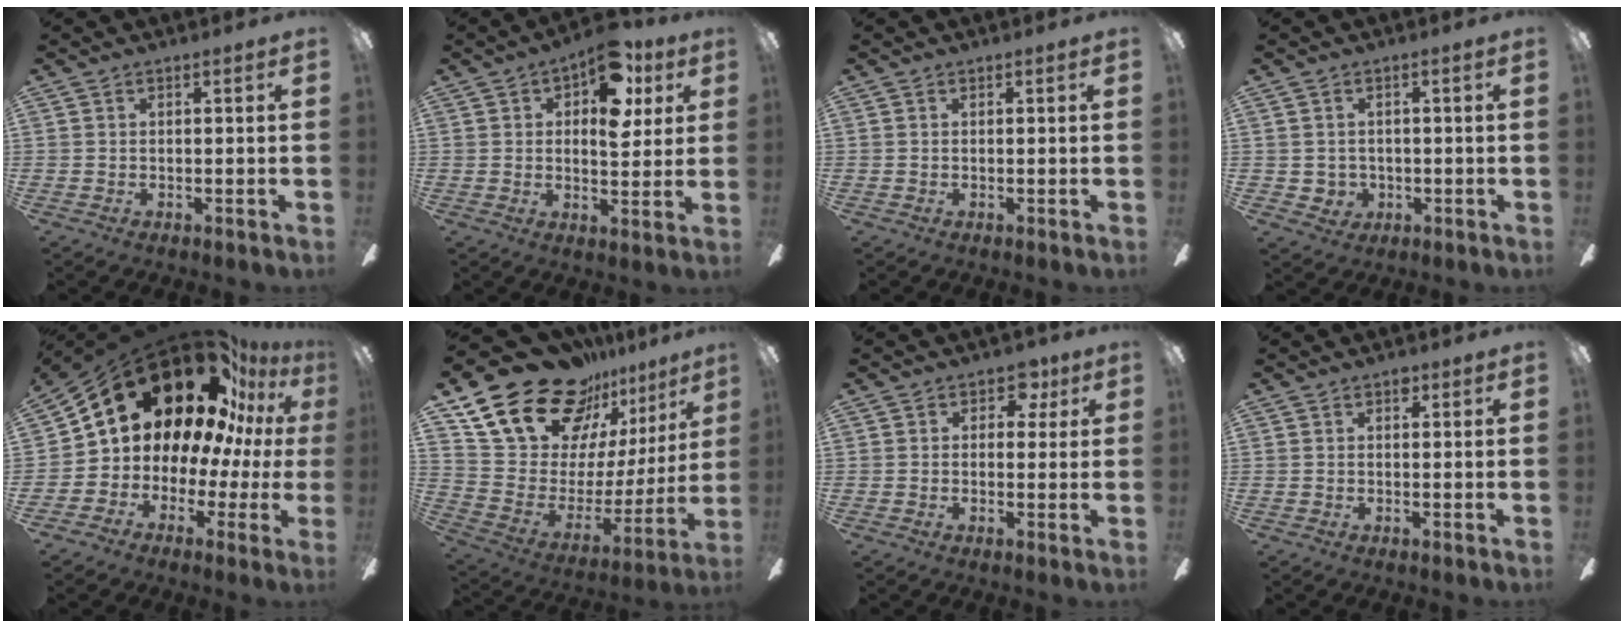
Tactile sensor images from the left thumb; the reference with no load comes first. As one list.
[{"total": 13.5, "force": [5.8, 7.2, 9.8], "torque": [-0.128, -0.009, 0.097]}, {"total": 0.0}, {"total": 3.1, "force": [0.6, 3.0, 0.4], "torque": [-0.016, 0.003, 0.012]}, {"total": 25.7, "force": [14.3, 15.1, 15.3], "torque": [-0.235, -0.110, 0.281]}, {"total": 26.8, "force": [19.4, 13.8, 12.2], "torque": [-0.218, -0.129, 0.363]}, {"total": 5.0, "force": [1.9, 3.9, 2.5], "torque": [-0.023, 0.002, 0.029]}, {"total": 1.2, "force": [0.8, 0.8, 0.5], "torque": [-0.004, 0.000, 0.012]}]